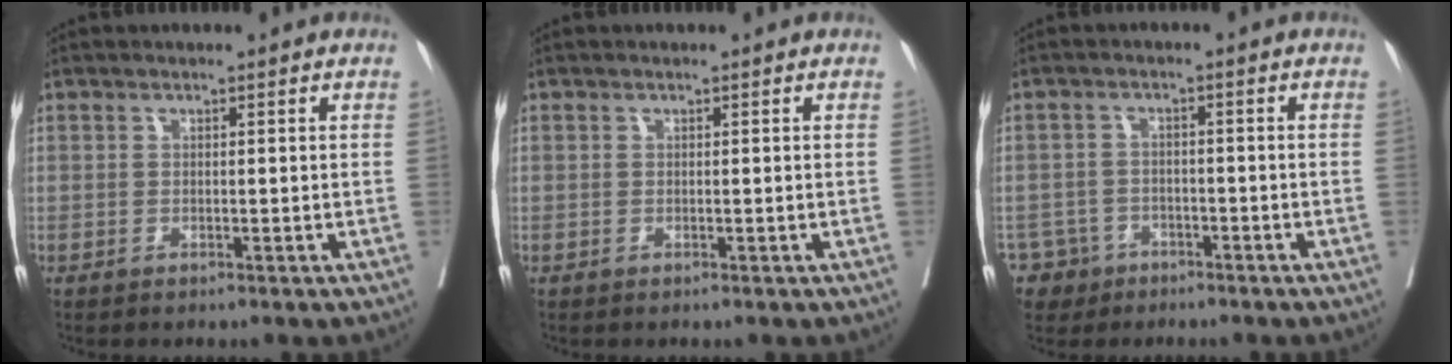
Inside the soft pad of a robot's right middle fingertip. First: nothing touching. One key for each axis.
{"total": 0.0}
{"total": 5.2, "fx": -3.2, "fy": 4.1, "fz": 0.0, "tx": 0.000, "ty": 0.010, "tz": -0.051}